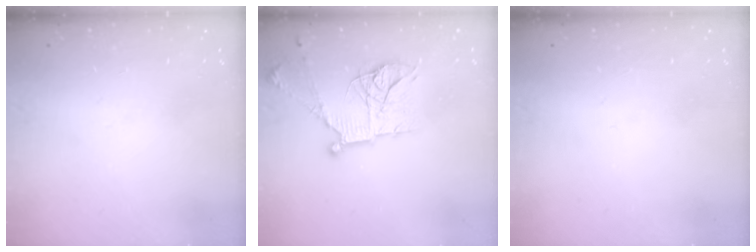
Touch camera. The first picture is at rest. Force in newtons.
{"total": 16.6, "press": 16.6, "slide": 1.3}
{"total": 0.0}